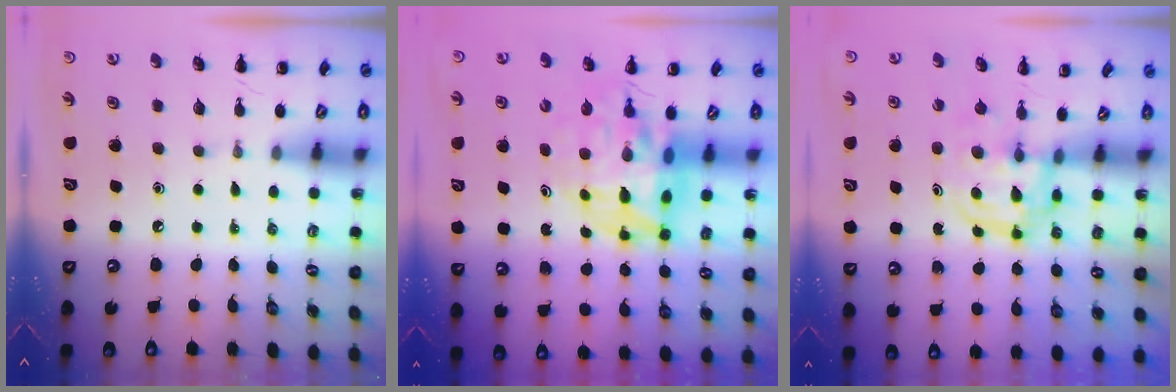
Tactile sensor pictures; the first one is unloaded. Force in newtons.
{"total": 13.1, "press": 12.5, "slide": 3.8}
{"total": 3.3, "press": 3.3, "slide": 0.4}